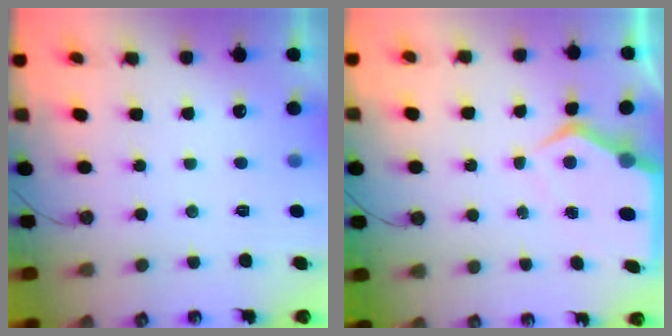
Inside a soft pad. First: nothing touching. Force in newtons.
{"total": 7.4, "press": 7.3, "slide": 1.0}